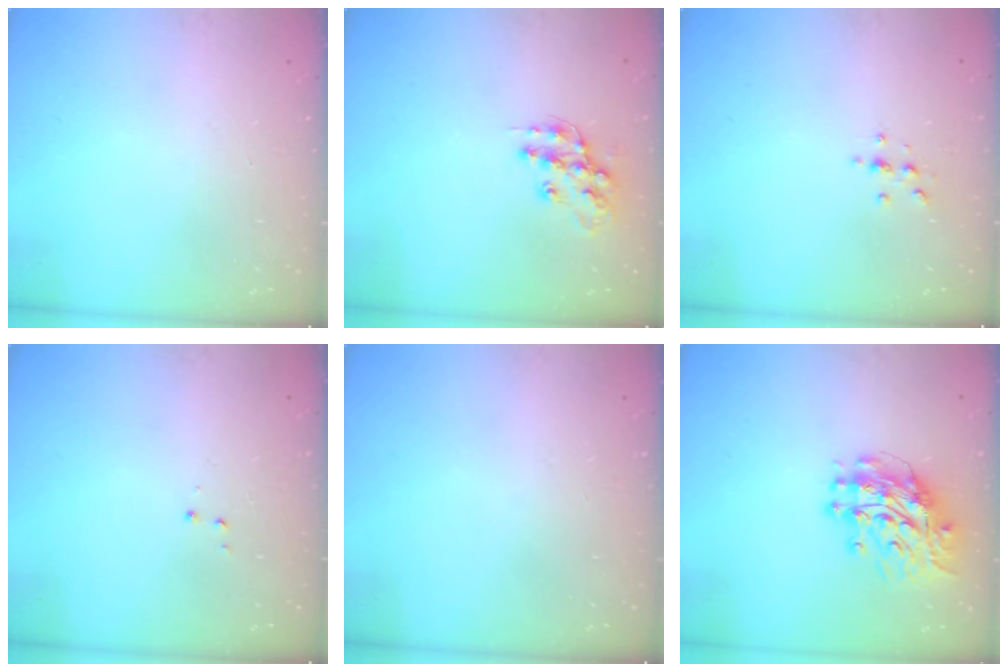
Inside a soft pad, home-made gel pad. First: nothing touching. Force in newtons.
{"total": 12.8, "press": 12.8, "slide": 0.9}
{"total": 2.2, "press": 2.1, "slide": 0.2}
{"total": 2.9, "press": 2.8, "slide": 0.4}
{"total": 0.0}
{"total": 11.7, "press": 11.6, "slide": 1.2}